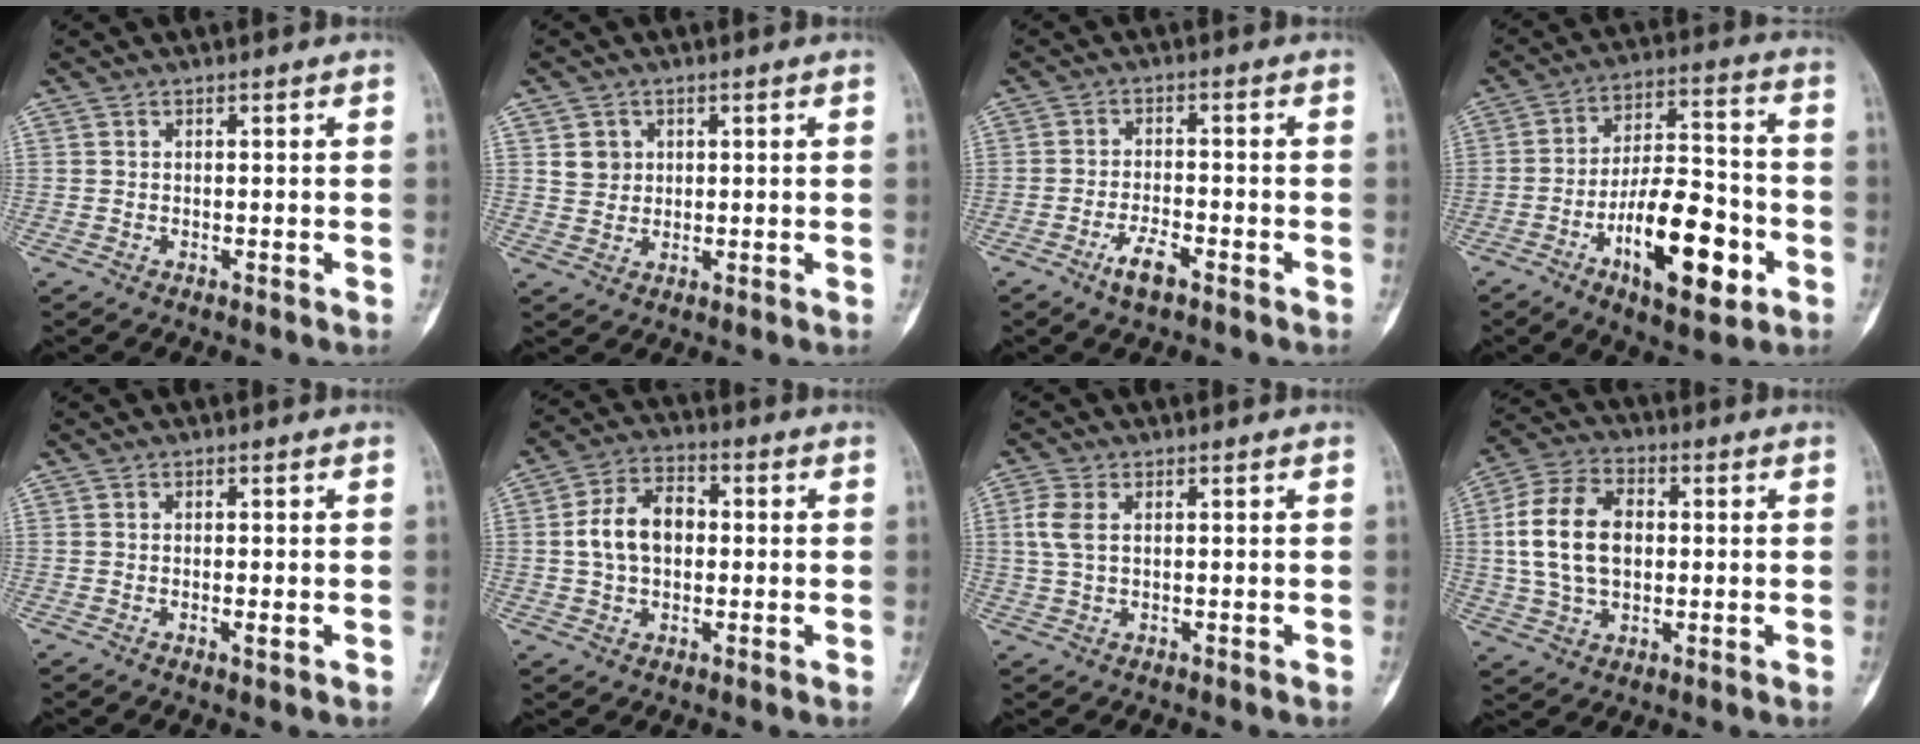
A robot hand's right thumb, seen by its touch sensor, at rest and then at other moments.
{"total": 3.4, "force": [1.2, 3.0, 1.0], "torque": [-0.002, -0.006, 0.023]}
{"total": 4.6, "force": [-2.8, 1.5, 3.3], "torque": [-0.067, 0.014, -0.049]}
{"total": 15.9, "force": [-6.0, 6.5, 13.2], "torque": [-0.196, 0.034, -0.092]}
{"total": 1.4, "force": [-0.3, 0.4, 1.3], "torque": [-0.025, -0.005, -0.005]}
{"total": 9.7, "force": [0.4, 6.7, 7.1], "torque": [-0.117, 0.022, 0.002]}
{"total": 4.2, "force": [0.9, 2.4, 3.3], "torque": [-0.093, 0.006, 0.017]}
{"total": 15.0, "force": [1.2, 10.0, 11.1], "torque": [-0.200, 0.019, 0.018]}